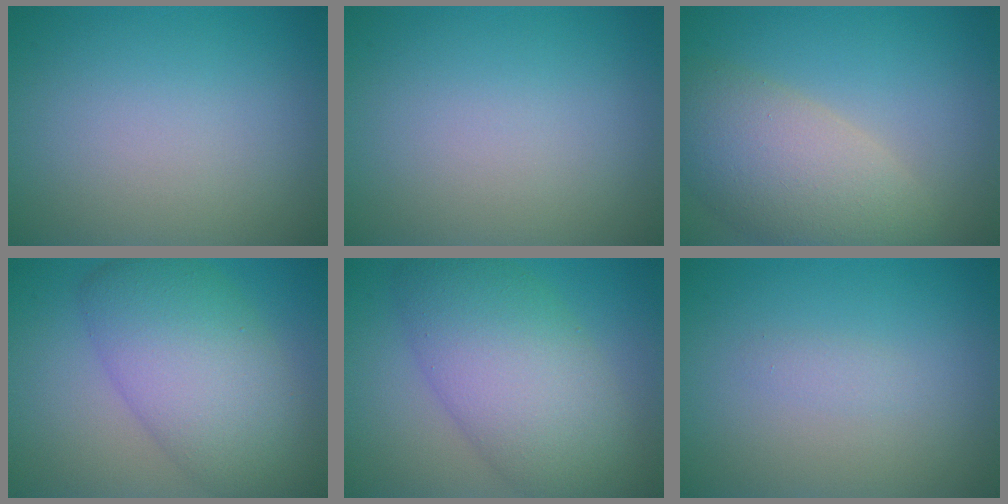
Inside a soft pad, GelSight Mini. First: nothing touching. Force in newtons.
{"total": 0.0}
{"total": 7.5, "press": 7.5, "slide": 0.5}
{"total": 8.8, "press": 8.8, "slide": 0.5}
{"total": 9.2, "press": 9.2, "slide": 0.3}
{"total": 0.8, "press": 0.8, "slide": 0.0}